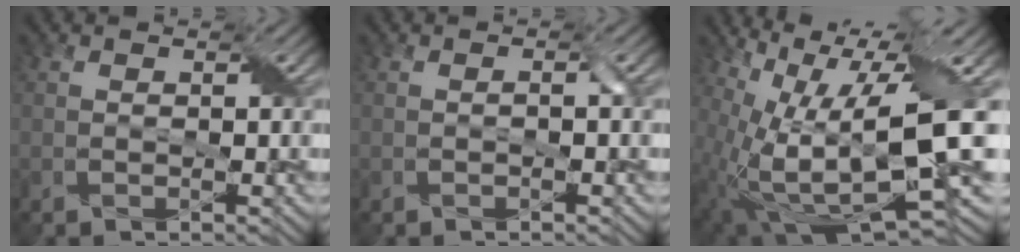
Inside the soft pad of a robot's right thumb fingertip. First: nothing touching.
{"total": 0.6, "force": [-0.2, 0.0, 0.6], "torque": [-0.012, 0.004, -0.002]}
{"total": 15.8, "force": [1.4, 5.5, 14.8], "torque": [-0.280, -0.019, 0.043]}